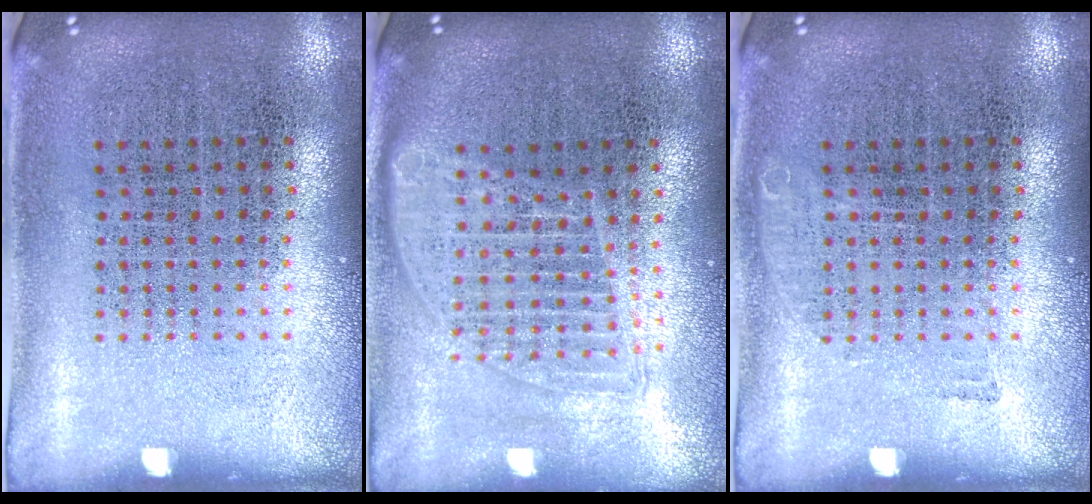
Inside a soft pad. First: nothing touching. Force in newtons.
{"total": 1.6, "press": 1.4, "slide": 0.8}
{"total": 0.5, "press": 0.5, "slide": 0.1}